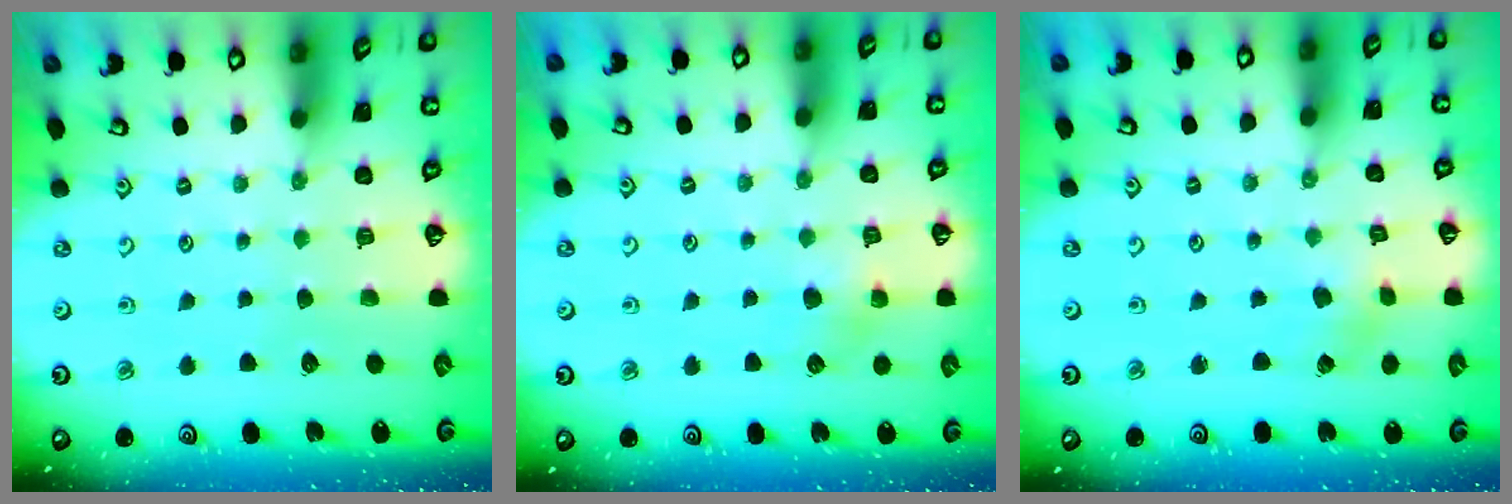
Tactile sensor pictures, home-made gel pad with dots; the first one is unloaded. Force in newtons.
{"total": 7.4, "press": 7.4, "slide": 0.3}
{"total": 1.8, "press": 1.7, "slide": 0.3}